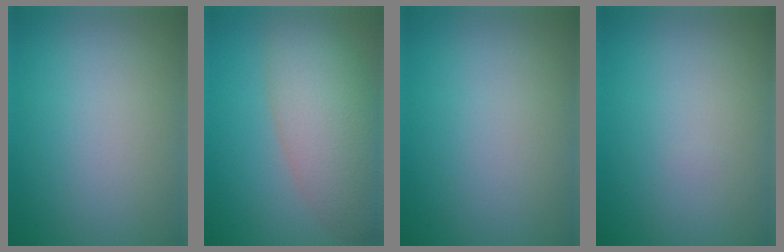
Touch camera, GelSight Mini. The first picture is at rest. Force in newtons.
{"total": 7.9, "press": 7.9, "slide": 0.6}
{"total": 0.0}
{"total": 0.0}